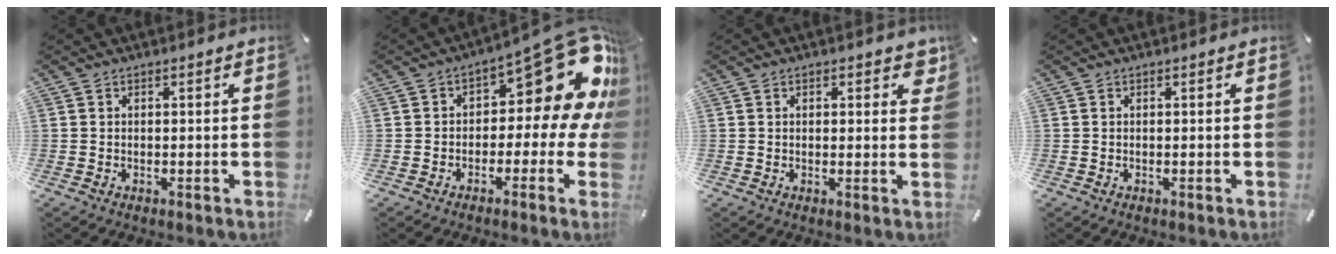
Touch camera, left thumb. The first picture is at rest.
{"total": 18.1, "force": [8.3, 8.8, 13.5], "torque": [-0.156, -0.069, 0.136]}
{"total": 2.9, "force": [1.4, 1.6, 1.9], "torque": [-0.010, -0.006, 0.016]}
{"total": 0.0}